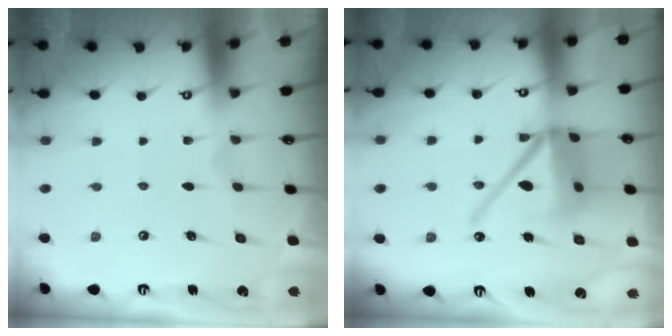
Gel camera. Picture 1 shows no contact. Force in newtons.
{"total": 17.4, "press": 17.2, "slide": 2.1}